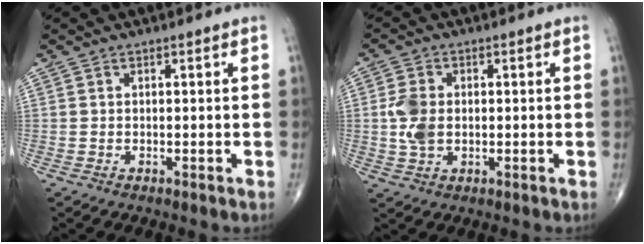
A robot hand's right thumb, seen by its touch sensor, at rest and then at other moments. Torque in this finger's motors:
{"motor_torque": [0.34, 1.45, 0.69, -0.02, 0.06]}